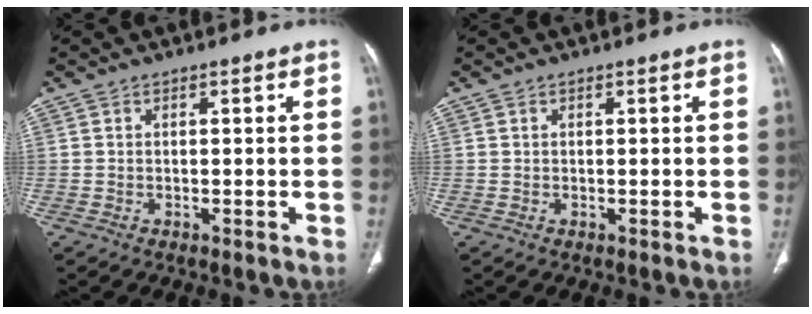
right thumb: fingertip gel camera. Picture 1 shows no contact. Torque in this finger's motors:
{"motor_torque": [2.49, 2.48, 0.01, -0.63, 0.00]}